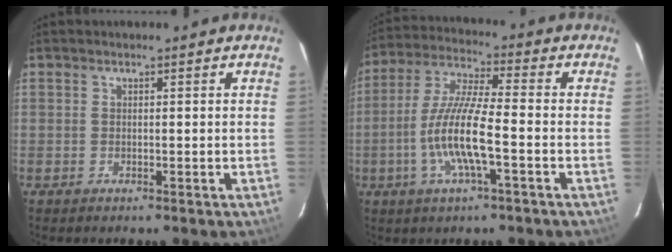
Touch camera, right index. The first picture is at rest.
{"total": 11.8, "force": [-3.5, 1.6, 11.2], "torque": [-0.233, -0.001, -0.070]}